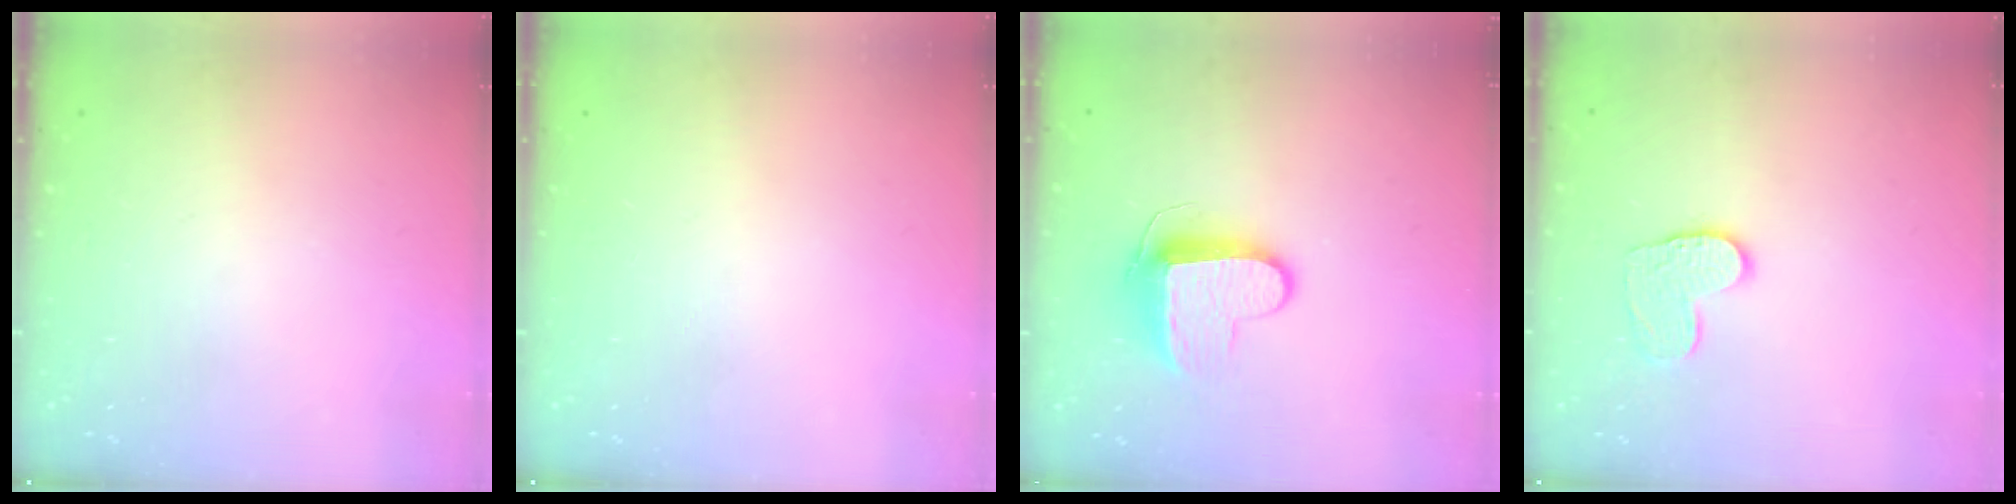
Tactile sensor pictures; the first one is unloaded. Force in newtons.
{"total": 0.0}
{"total": 9.9, "press": 9.9, "slide": 0.7}
{"total": 8.8, "press": 8.8, "slide": 0.7}